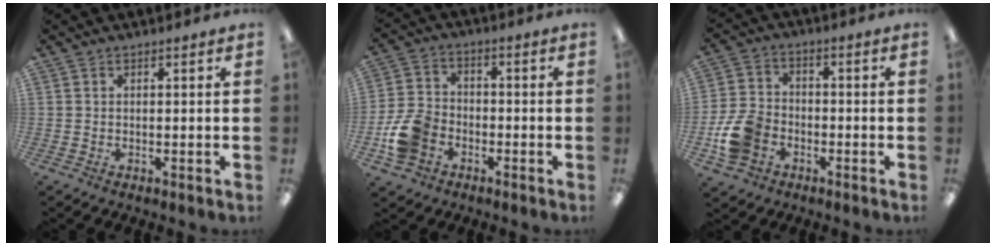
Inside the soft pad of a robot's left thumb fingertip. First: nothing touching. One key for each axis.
{"total": 10.0, "fx": -4.1, "fy": 7.5, "fz": 5.2, "tx": -0.117, "ty": 0.032, "tz": -0.075}
{"total": 10.2, "fx": -4.0, "fy": 7.7, "fz": 5.3, "tx": -0.119, "ty": 0.029, "tz": -0.072}